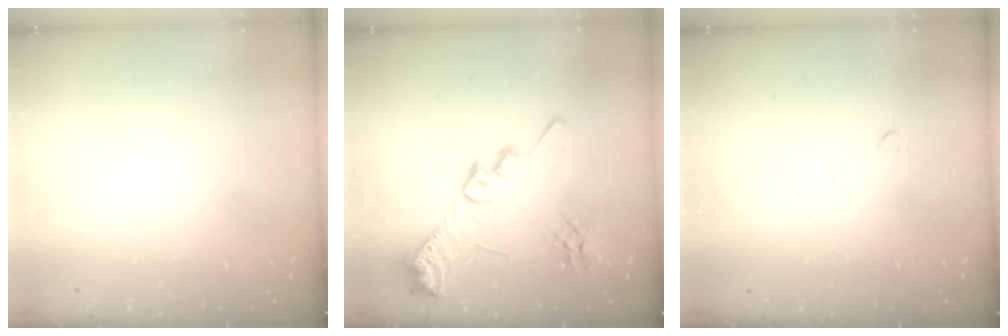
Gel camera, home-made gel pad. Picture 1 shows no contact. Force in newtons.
{"total": 22.6, "press": 22.4, "slide": 3.2}
{"total": 5.6, "press": 5.5, "slide": 0.9}